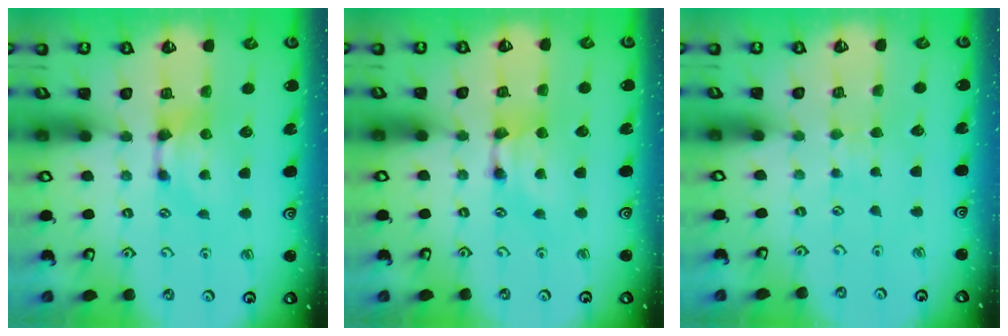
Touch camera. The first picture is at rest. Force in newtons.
{"total": 1.6, "press": 1.6, "slide": 0.1}
{"total": 3.3, "press": 3.3, "slide": 0.5}